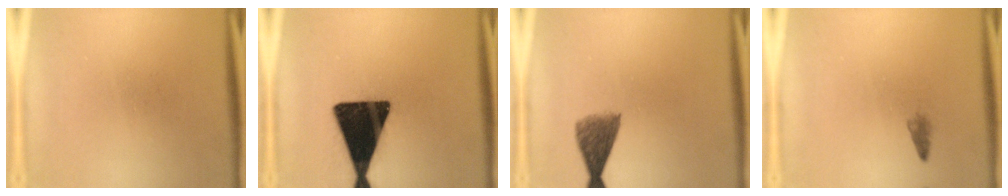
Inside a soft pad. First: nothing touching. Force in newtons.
{"total": 19.6}
{"total": 4.7}
{"total": 0.9}